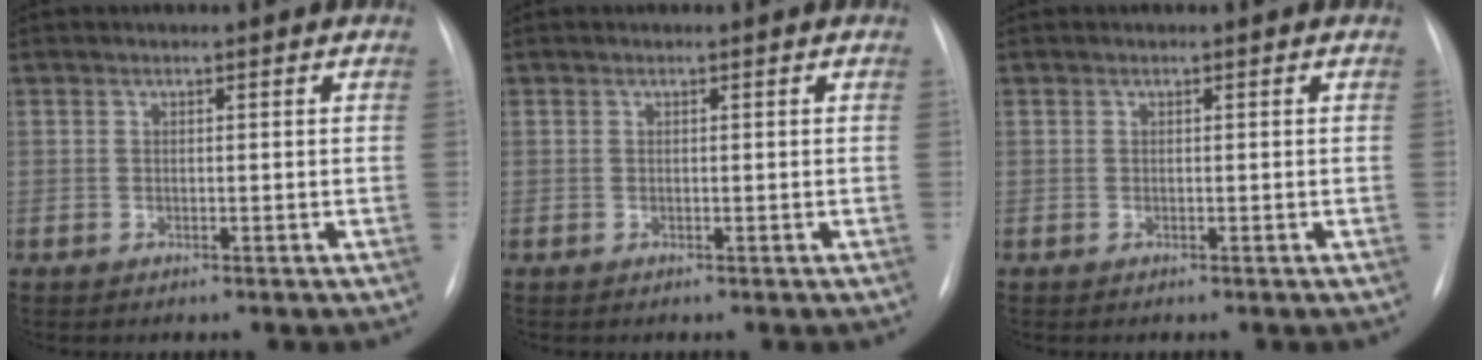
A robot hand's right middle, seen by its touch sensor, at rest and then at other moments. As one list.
[{"total": 0.0}, {"total": 0.0}]